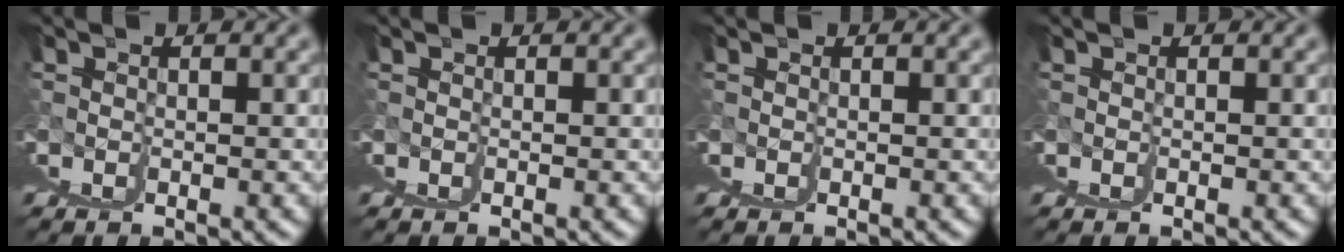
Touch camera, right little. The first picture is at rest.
{"total": 0.0}
{"total": 0.0}
{"total": 0.0}